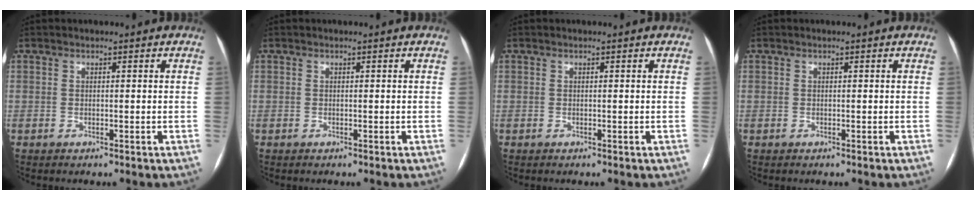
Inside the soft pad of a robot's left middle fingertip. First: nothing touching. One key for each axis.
{"total": 0.0}
{"total": 0.0}
{"total": 0.0}